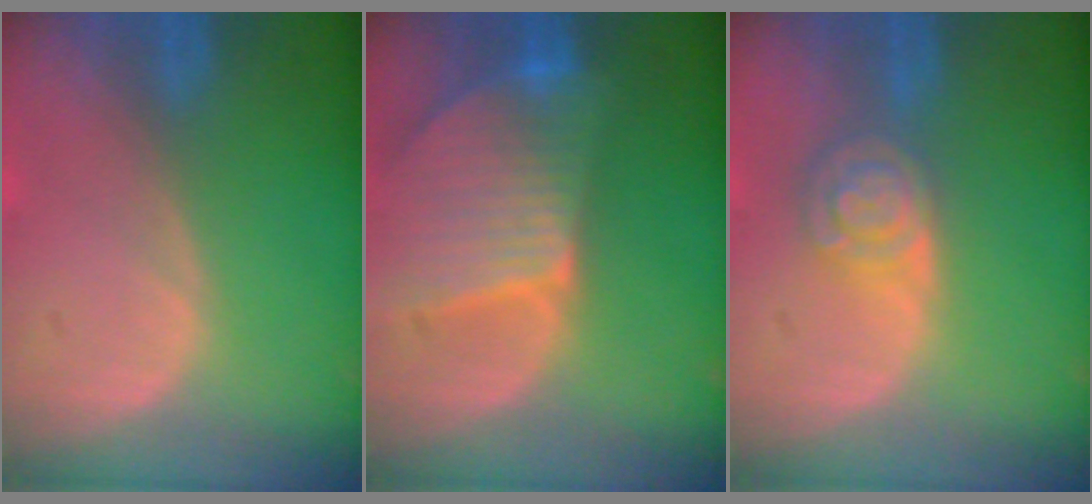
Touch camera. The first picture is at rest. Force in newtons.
{"total": 9.4, "press": 8.2, "slide": 4.6}
{"total": 5.5, "press": 4.8, "slide": 2.6}